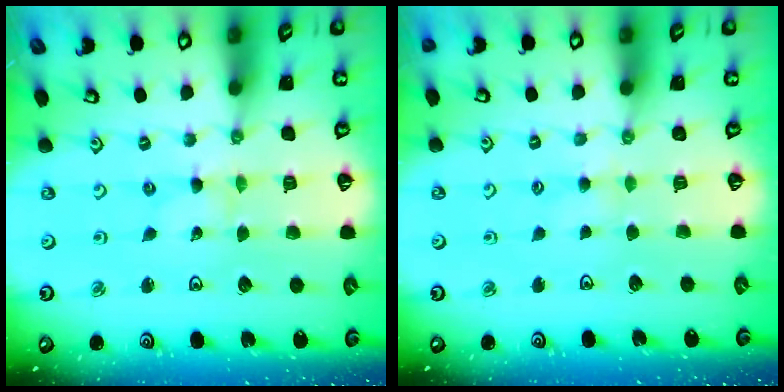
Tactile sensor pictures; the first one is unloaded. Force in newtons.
{"total": 2.3, "press": 2.3, "slide": 0.3}